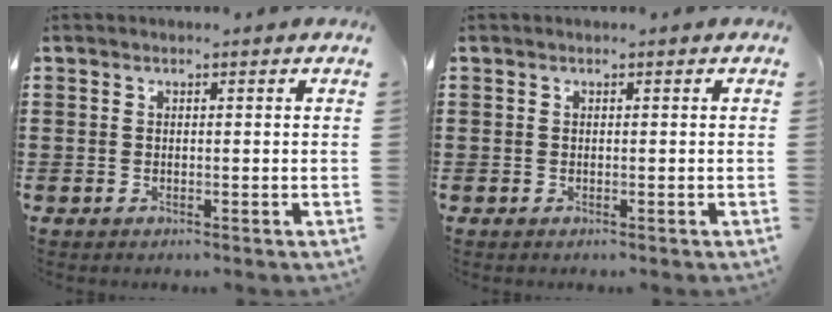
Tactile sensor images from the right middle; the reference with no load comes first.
{"total": 0.0}